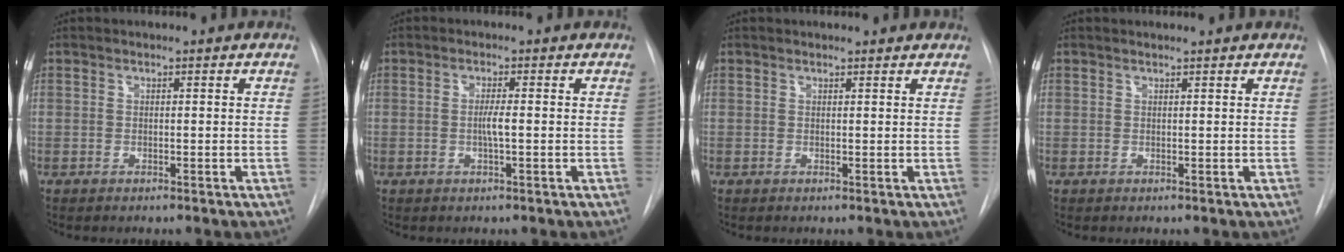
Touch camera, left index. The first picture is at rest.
{"total": 2.0, "force": [-0.2, 0.0, 2.0], "torque": [-0.039, 0.000, -0.006]}
{"total": 2.8, "force": [2.7, 0.7, 0.5], "torque": [-0.011, 0.012, 0.024]}
{"total": 2.2, "force": [2.1, 0.2, 0.6], "torque": [-0.013, 0.014, 0.023]}